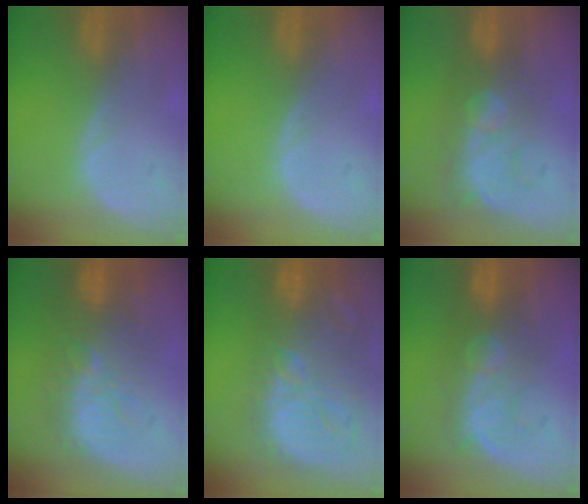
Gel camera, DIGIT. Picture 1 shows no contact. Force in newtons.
{"total": 0.0}
{"total": 8.2, "press": 7.3, "slide": 3.7}
{"total": 10.4, "press": 9.6, "slide": 3.8}
{"total": 15.0, "press": 13.0, "slide": 7.4}
{"total": 8.6, "press": 8.1, "slide": 2.9}